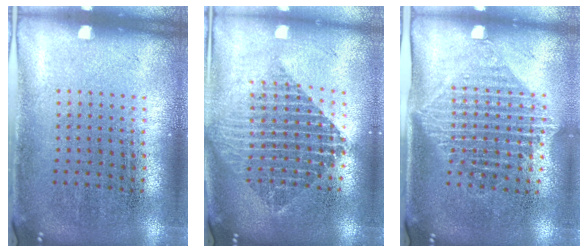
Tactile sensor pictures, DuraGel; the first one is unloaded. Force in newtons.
{"total": 2.1, "press": 1.7, "slide": 1.2}
{"total": 1.4, "press": 1.2, "slide": 0.9}